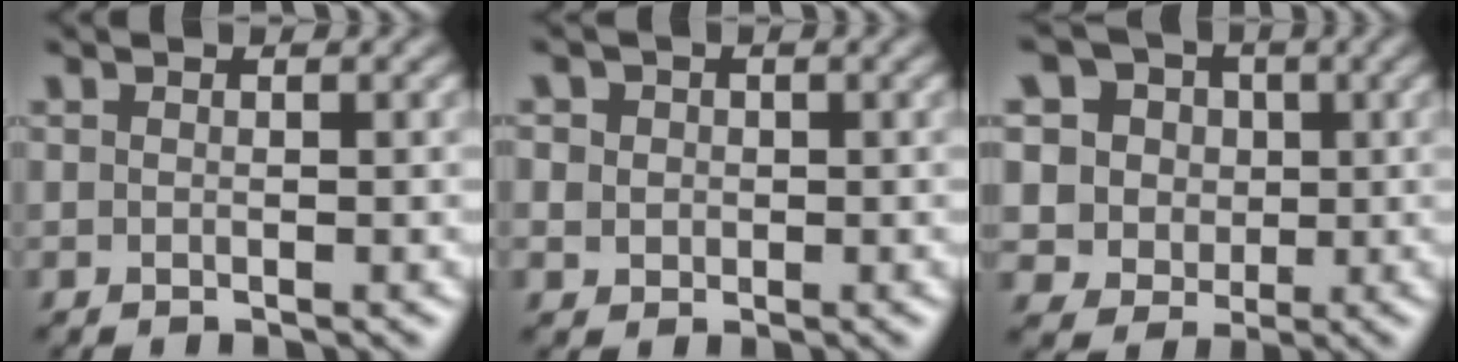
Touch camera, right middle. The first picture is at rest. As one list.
[{"total": 4.0, "force": [1.9, 3.3, 1.4], "torque": [-0.037, 0.013, 0.020]}, {"total": 9.2, "force": [4.4, 7.3, 3.6], "torque": [-0.091, 0.015, 0.064]}]